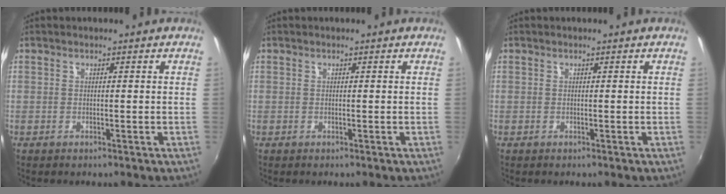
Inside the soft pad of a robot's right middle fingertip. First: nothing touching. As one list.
[{"total": 0.0}, {"total": 0.0}]